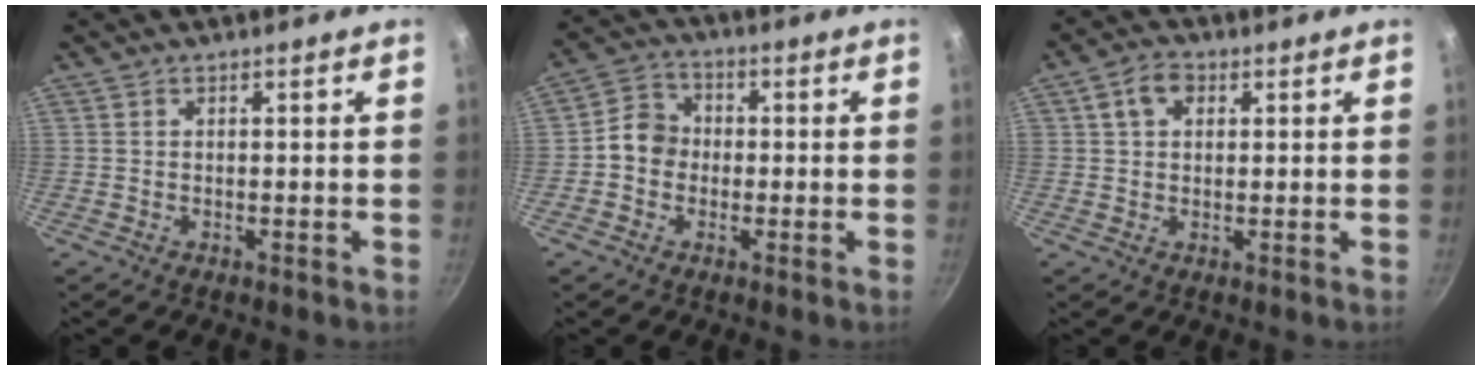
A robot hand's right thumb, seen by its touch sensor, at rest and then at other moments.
{"total": 6.5, "force": [-0.7, 5.7, 3.0], "torque": [-0.022, 0.018, -0.030]}
{"total": 4.6, "force": [1.6, 3.3, 2.9], "torque": [-0.043, 0.005, 0.022]}